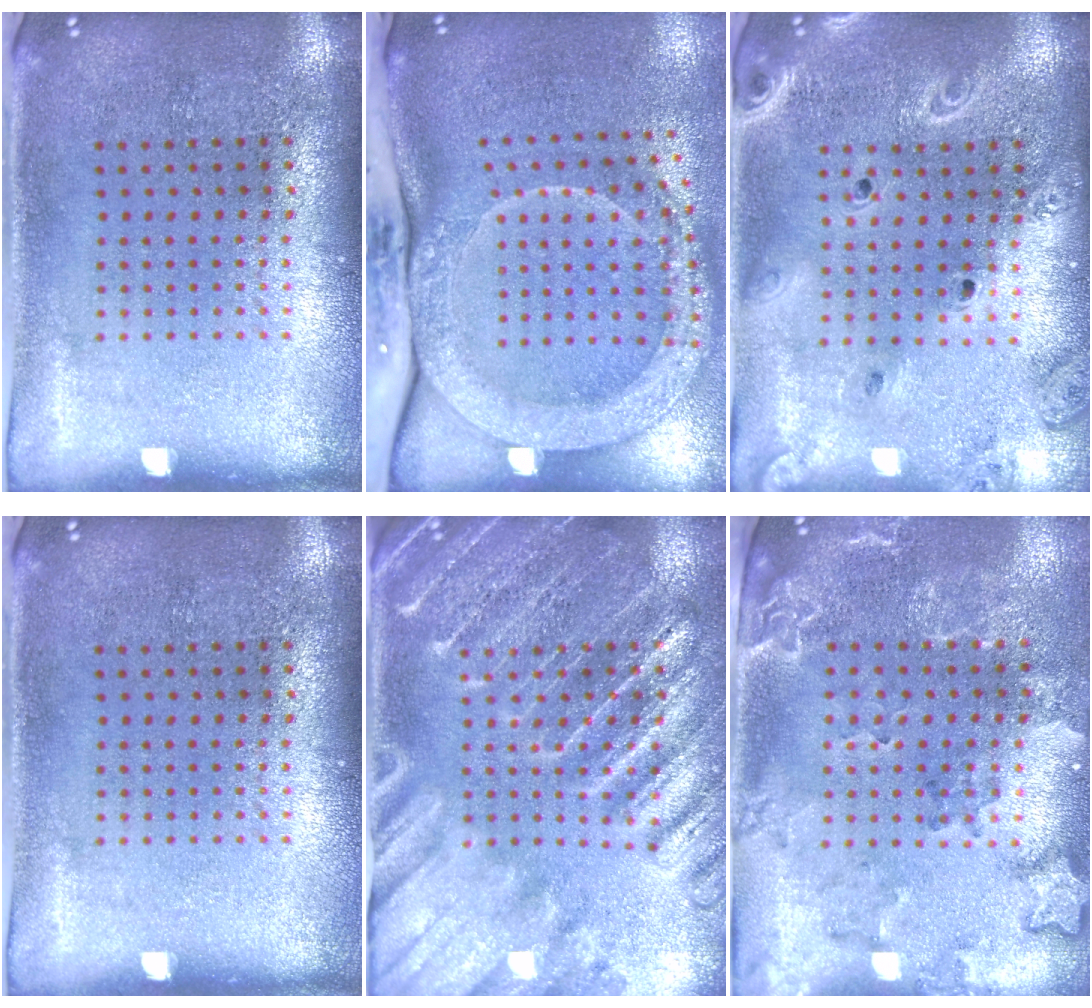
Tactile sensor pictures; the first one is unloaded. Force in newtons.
{"total": 2.7, "press": 2.2, "slide": 1.6}
{"total": 2.0, "press": 1.9, "slide": 0.7}
{"total": 0.0}
{"total": 3.8, "press": 3.7, "slide": 1.1}
{"total": 2.0, "press": 1.9, "slide": 0.7}